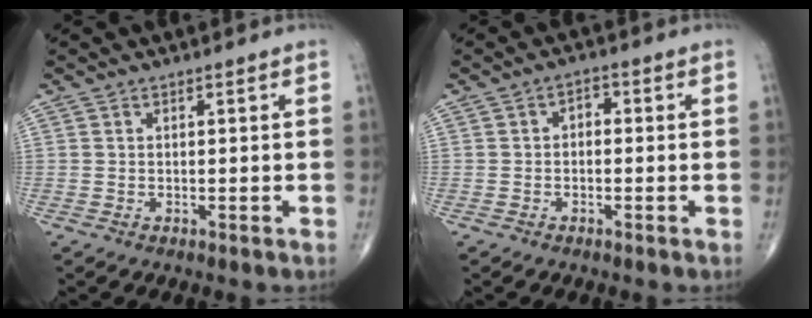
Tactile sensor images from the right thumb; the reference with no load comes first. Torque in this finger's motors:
{"motor_torque": [-0.25, -0.07, 0.25, 0.02, 0.08]}